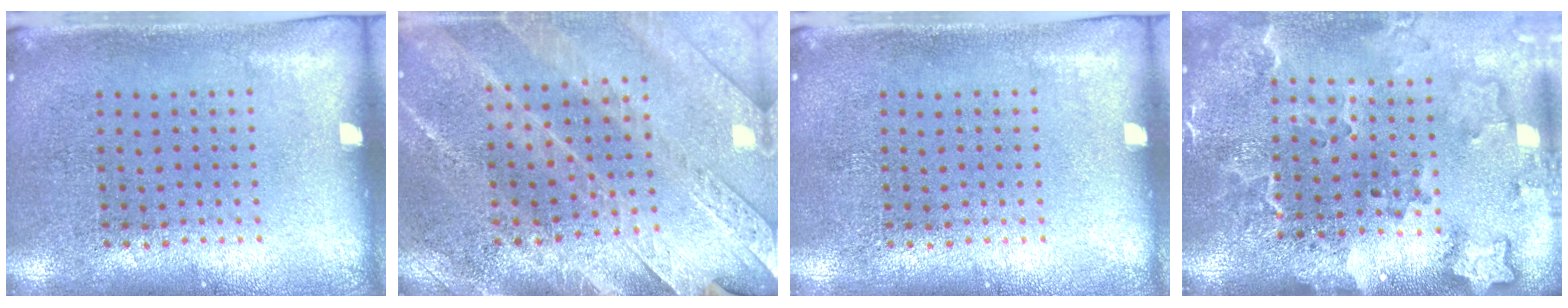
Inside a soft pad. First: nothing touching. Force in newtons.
{"total": 2.9, "press": 2.8, "slide": 0.4}
{"total": 0.0}
{"total": 2.9, "press": 2.2, "slide": 1.8}